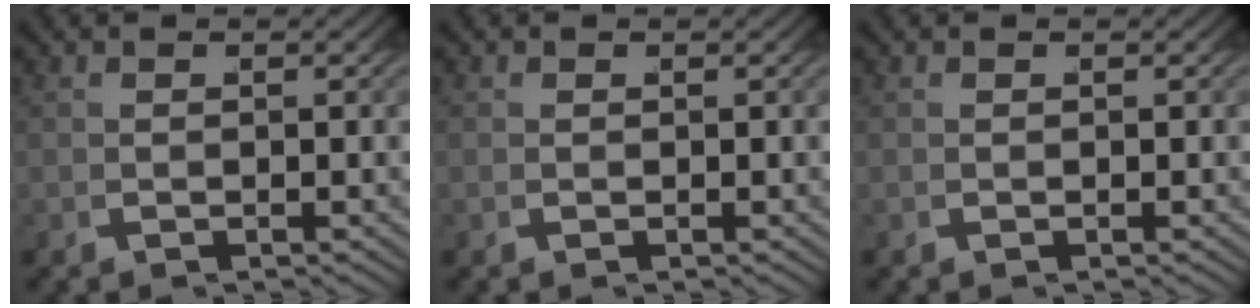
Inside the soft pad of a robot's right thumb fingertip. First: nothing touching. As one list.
[{"total": 0.0}, {"total": 0.0}]